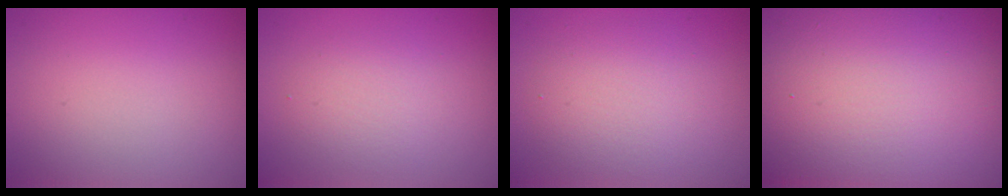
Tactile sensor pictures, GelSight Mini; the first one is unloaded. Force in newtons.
{"total": 2.5, "press": 2.5, "slide": 0.1}
{"total": 3.8, "press": 3.7, "slide": 0.3}
{"total": 26.6, "press": 26.5, "slide": 1.2}